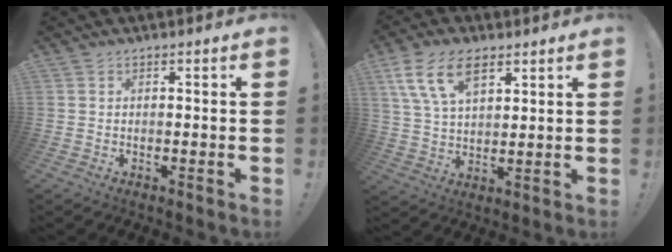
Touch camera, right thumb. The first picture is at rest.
{"total": 12.8, "force": [6.9, 7.2, 7.9], "torque": [-0.154, -0.007, 0.131]}